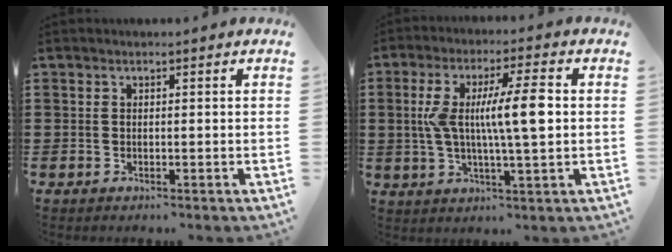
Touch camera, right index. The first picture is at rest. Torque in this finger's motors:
{"motor_torque": [1.26, -0.88, 0.70, 0.21]}